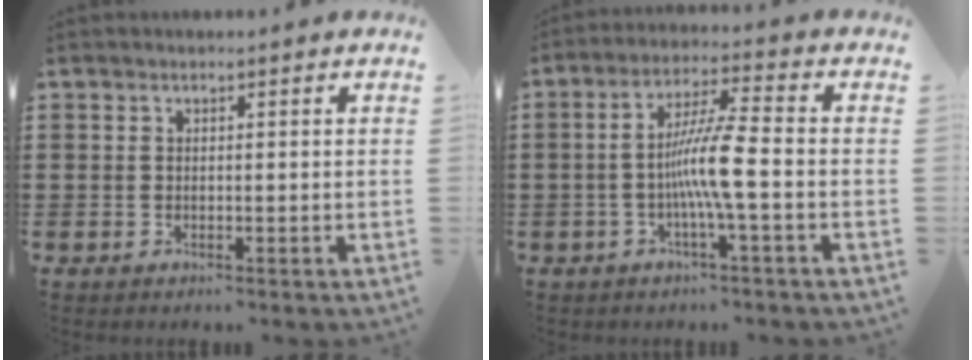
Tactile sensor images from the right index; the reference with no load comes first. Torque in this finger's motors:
{"motor_torque": [1.29, -0.55, 0.33, 0.21]}